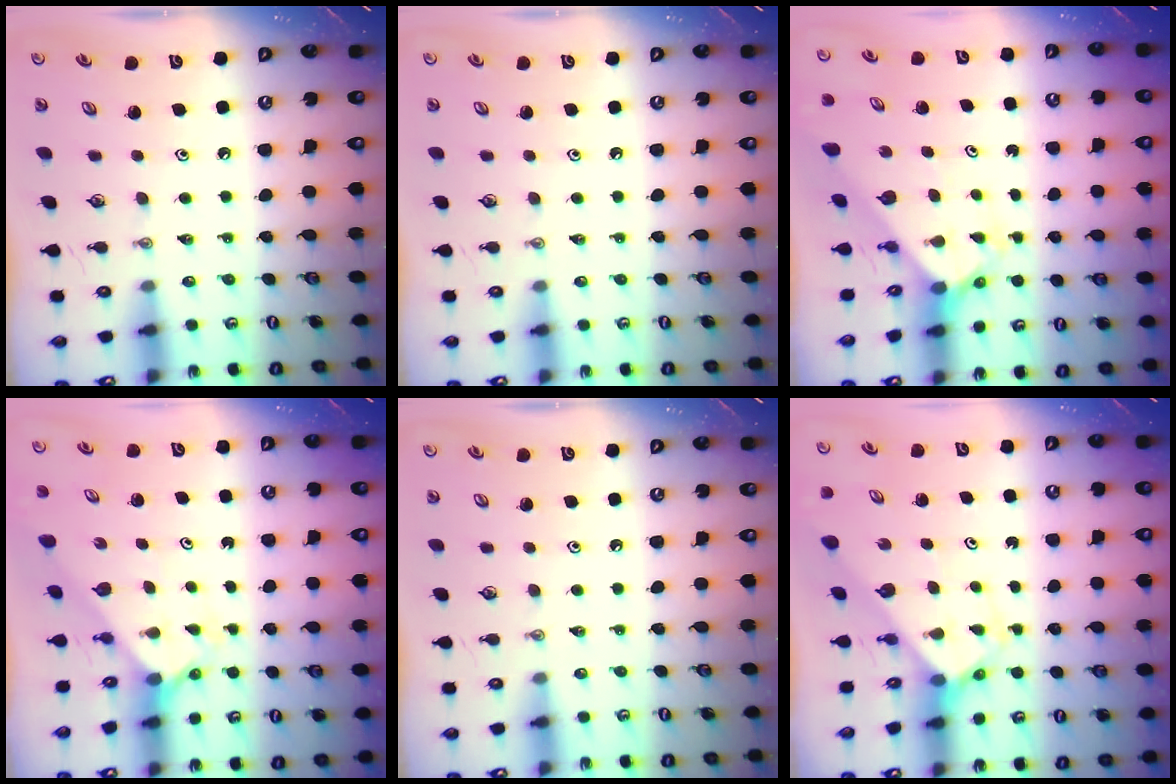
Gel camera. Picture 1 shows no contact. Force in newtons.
{"total": 0.0}
{"total": 2.3, "press": 2.3, "slide": 0.2}
{"total": 2.0, "press": 2.0, "slide": 0.2}
{"total": 0.0}
{"total": 2.8, "press": 2.8, "slide": 0.1}